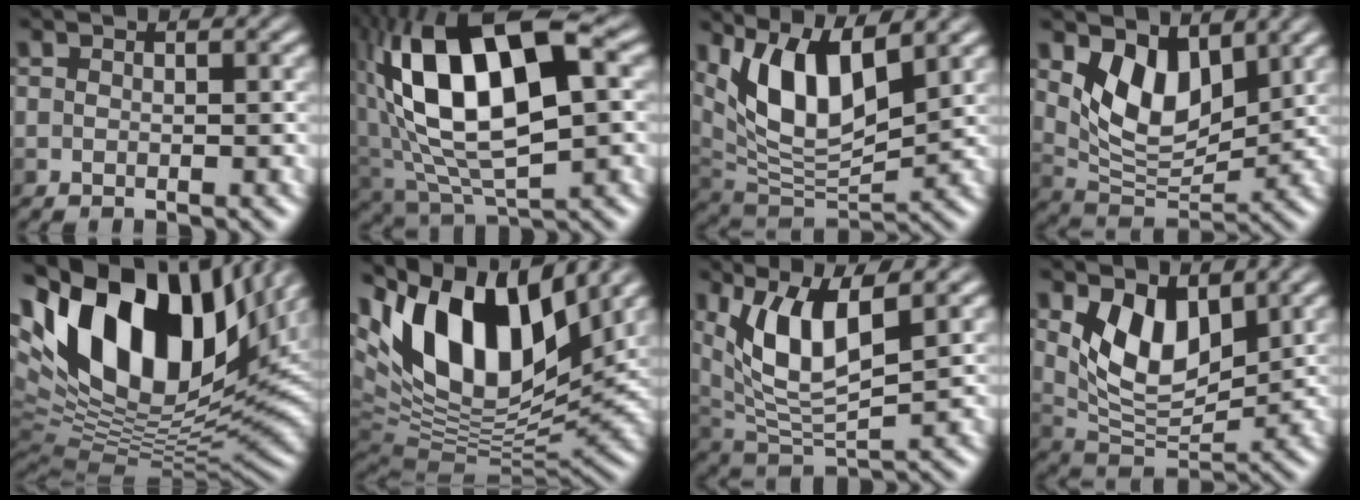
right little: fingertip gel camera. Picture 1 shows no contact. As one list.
[{"total": 13.6, "force": [1.3, 6.7, 11.8], "torque": [-0.217, 0.021, 0.016]}, {"total": 8.8, "force": [4.0, 3.3, 7.1], "torque": [-0.135, 0.001, 0.076]}, {"total": 5.8, "force": [2.6, 3.2, 4.1], "torque": [-0.078, -0.014, 0.044]}, {"total": 17.2, "force": [4.7, 8.4, 14.2], "torque": [-0.271, 0.024, 0.078]}, {"total": 14.0, "force": [5.7, 6.6, 11.0], "torque": [-0.207, 0.031, 0.097]}, {"total": 7.2, "force": [2.4, 2.5, 6.3], "torque": [-0.127, -0.004, 0.043]}, {"total": 5.6, "force": [2.0, 3.1, 4.2], "torque": [-0.083, -0.018, 0.034]}]